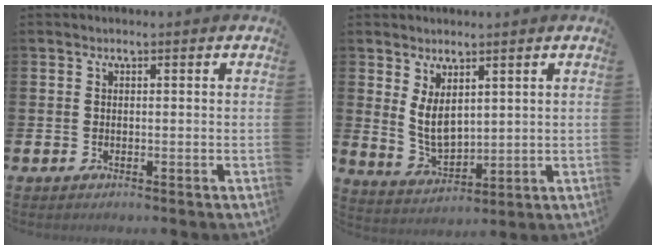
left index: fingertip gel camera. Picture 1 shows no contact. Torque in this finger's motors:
{"motor_torque": [0.91, -0.30, 0.16, 0.14]}